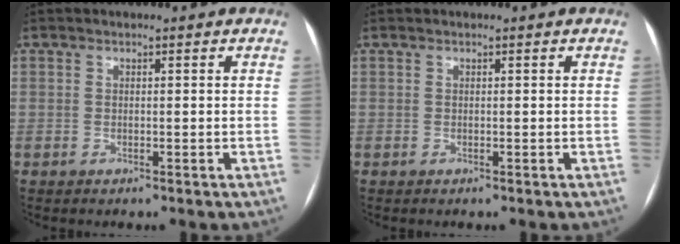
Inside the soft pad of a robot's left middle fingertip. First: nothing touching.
{"total": 0.0}